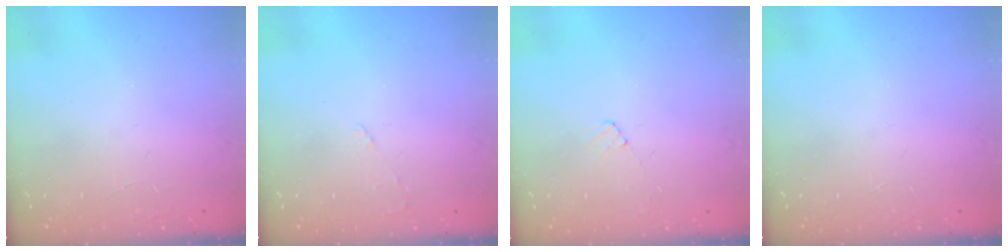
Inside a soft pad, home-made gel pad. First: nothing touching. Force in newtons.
{"total": 2.4, "press": 2.4, "slide": 0.4}
{"total": 3.6, "press": 3.6, "slide": 0.4}
{"total": 0.0}